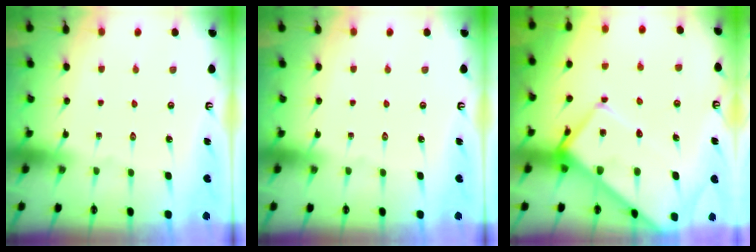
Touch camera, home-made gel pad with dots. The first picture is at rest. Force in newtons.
{"total": 0.0}
{"total": 13.2, "press": 13.1, "slide": 1.1}